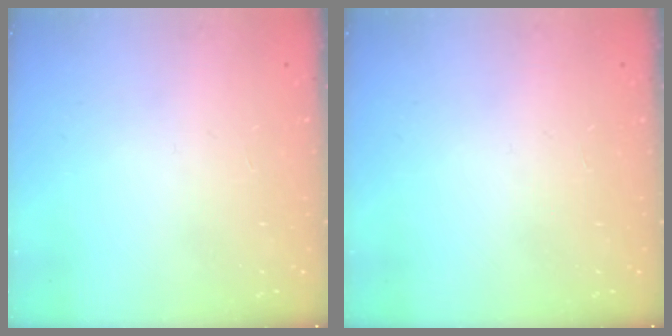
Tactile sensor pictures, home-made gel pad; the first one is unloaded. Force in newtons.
{"total": 0.0}